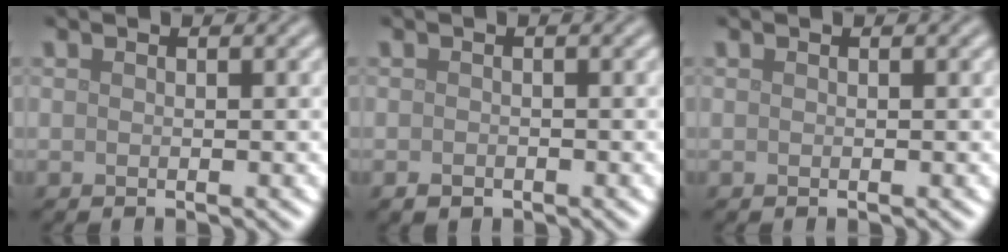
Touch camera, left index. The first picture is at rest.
{"total": 0.8, "force": [-0.5, 0.5, 0.4], "torque": [-0.006, -0.003, -0.008]}
{"total": 0.0}